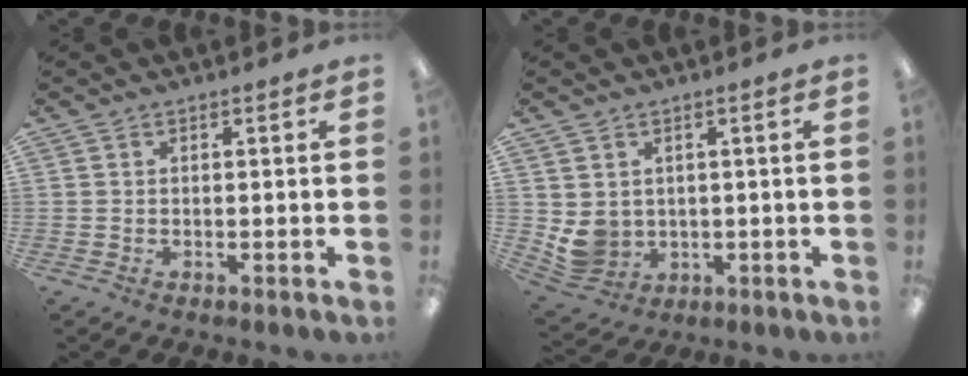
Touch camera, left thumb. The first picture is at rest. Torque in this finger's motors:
{"motor_torque": [-0.22, 0.24, 0.09, 0.06, 0.02]}